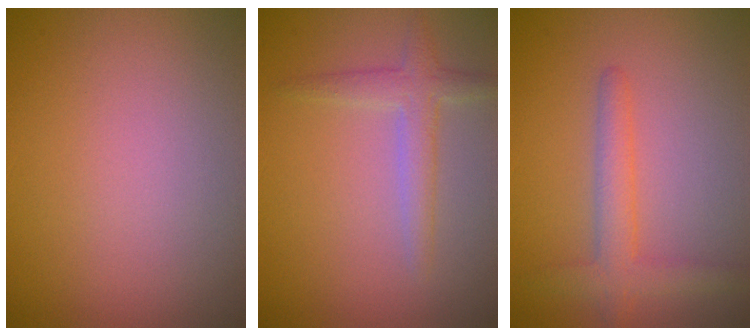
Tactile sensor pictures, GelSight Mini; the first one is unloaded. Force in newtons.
{"total": 2.3, "press": 2.3, "slide": 0.1}
{"total": 2.8, "press": 2.8, "slide": 0.2}